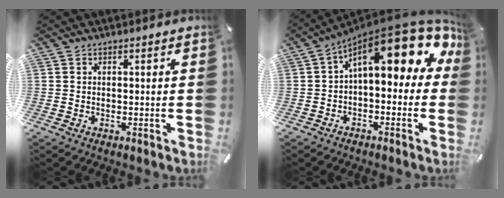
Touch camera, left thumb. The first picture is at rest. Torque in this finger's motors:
{"motor_torque": [1.18, 1.15, 2.29, -0.47, 0.43]}